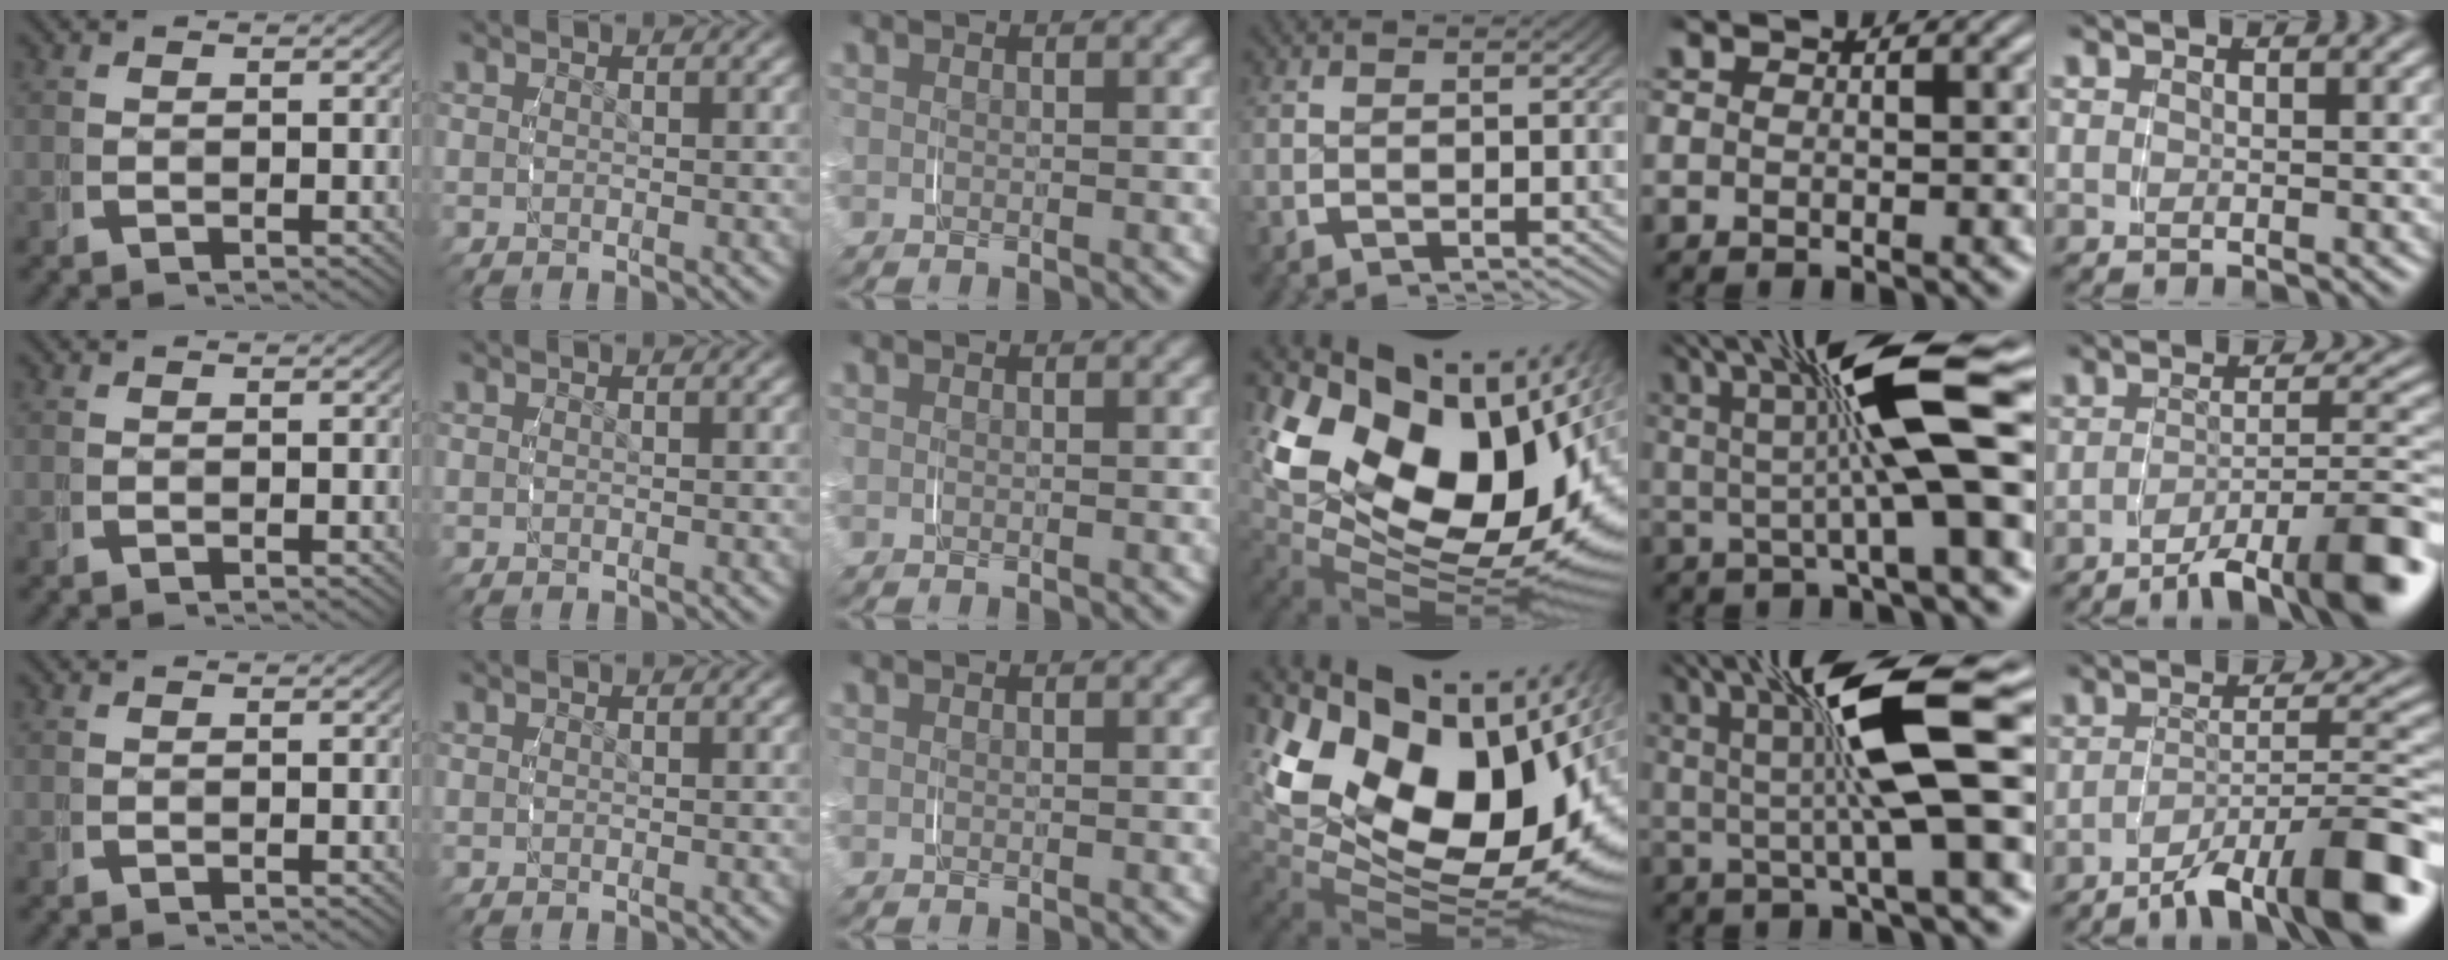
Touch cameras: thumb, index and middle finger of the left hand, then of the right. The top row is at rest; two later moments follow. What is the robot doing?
{"motion": "grasp_and_lifting", "object": "phone"}